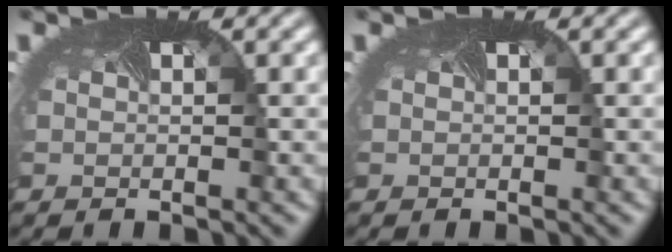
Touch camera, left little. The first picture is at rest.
{"total": 0.0}